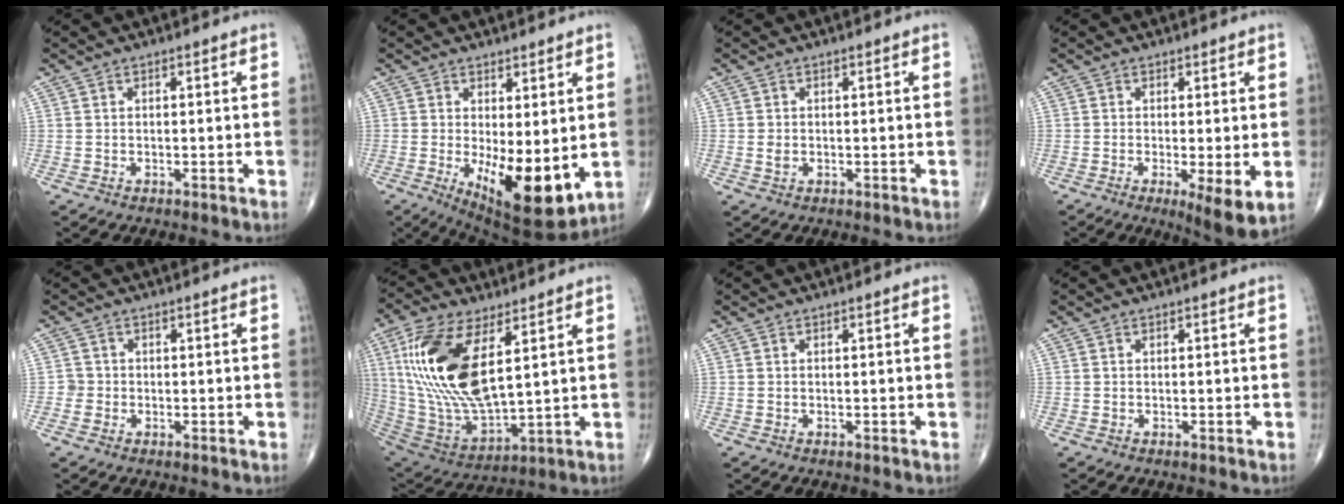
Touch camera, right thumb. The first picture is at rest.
{"total": 12.7, "force": [-1.7, 4.9, 11.6], "torque": [-0.169, -0.030, -0.008]}
{"total": 1.2, "force": [-0.1, 0.9, 0.7], "torque": [-0.012, 0.000, -0.001]}
{"total": 6.5, "force": [-1.4, 1.5, 6.2], "torque": [-0.099, -0.021, -0.023]}
{"total": 1.6, "force": [-0.5, 1.5, -0.1], "torque": [0.015, 0.008, -0.014]}
{"total": 22.0, "force": [6.6, 9.8, 18.5], "torque": [-0.379, -0.031, 0.132]}
{"total": 0.0}
{"total": 0.0}